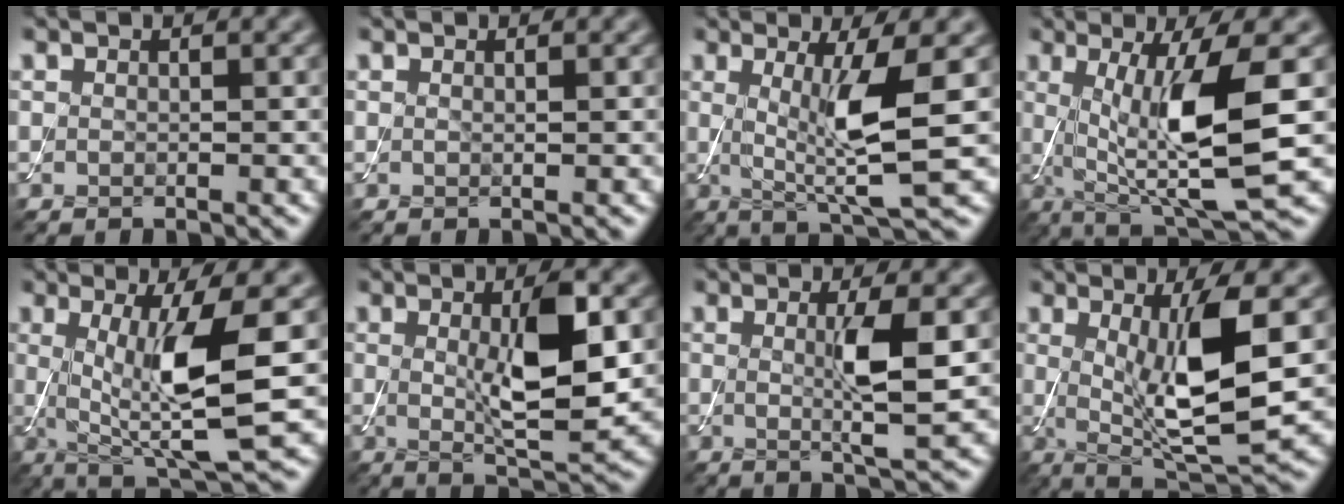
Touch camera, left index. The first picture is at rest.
{"total": 0.0}
{"total": 6.6, "force": [0.5, 1.0, 6.5], "torque": [-0.112, -0.008, 0.011]}
{"total": 9.8, "force": [0.2, 2.0, 9.6], "torque": [-0.158, -0.011, 0.013]}
{"total": 8.7, "force": [0.3, 1.6, 8.6], "torque": [-0.141, -0.012, 0.014]}
{"total": 7.3, "force": [0.7, 1.8, 7.0], "torque": [-0.114, -0.007, 0.016]}
{"total": 4.4, "force": [0.3, 0.6, 4.4], "torque": [-0.080, -0.007, 0.005]}
{"total": 9.1, "force": [0.8, 2.3, 8.8], "torque": [-0.147, -0.015, 0.023]}